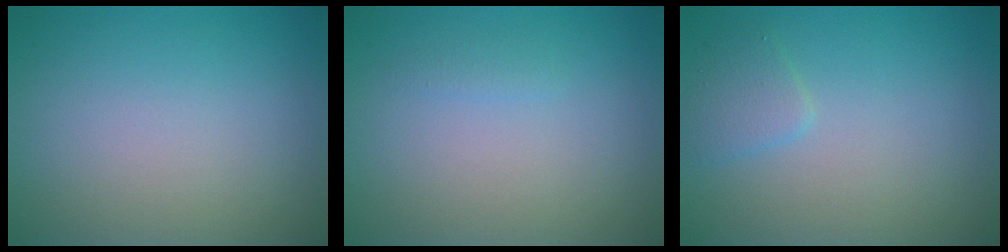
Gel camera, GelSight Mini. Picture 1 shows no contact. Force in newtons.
{"total": 0.6, "press": 0.6, "slide": 0.1}
{"total": 1.6, "press": 1.6, "slide": 0.1}